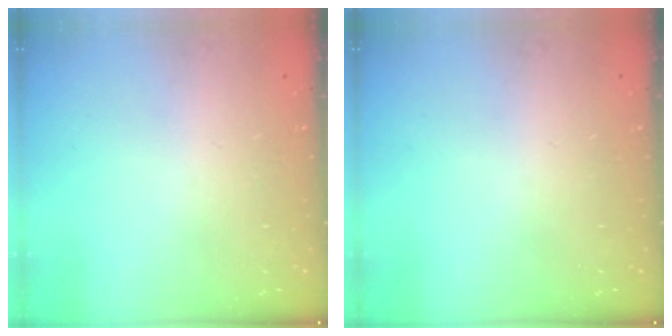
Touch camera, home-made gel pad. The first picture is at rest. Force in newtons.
{"total": 0.0}